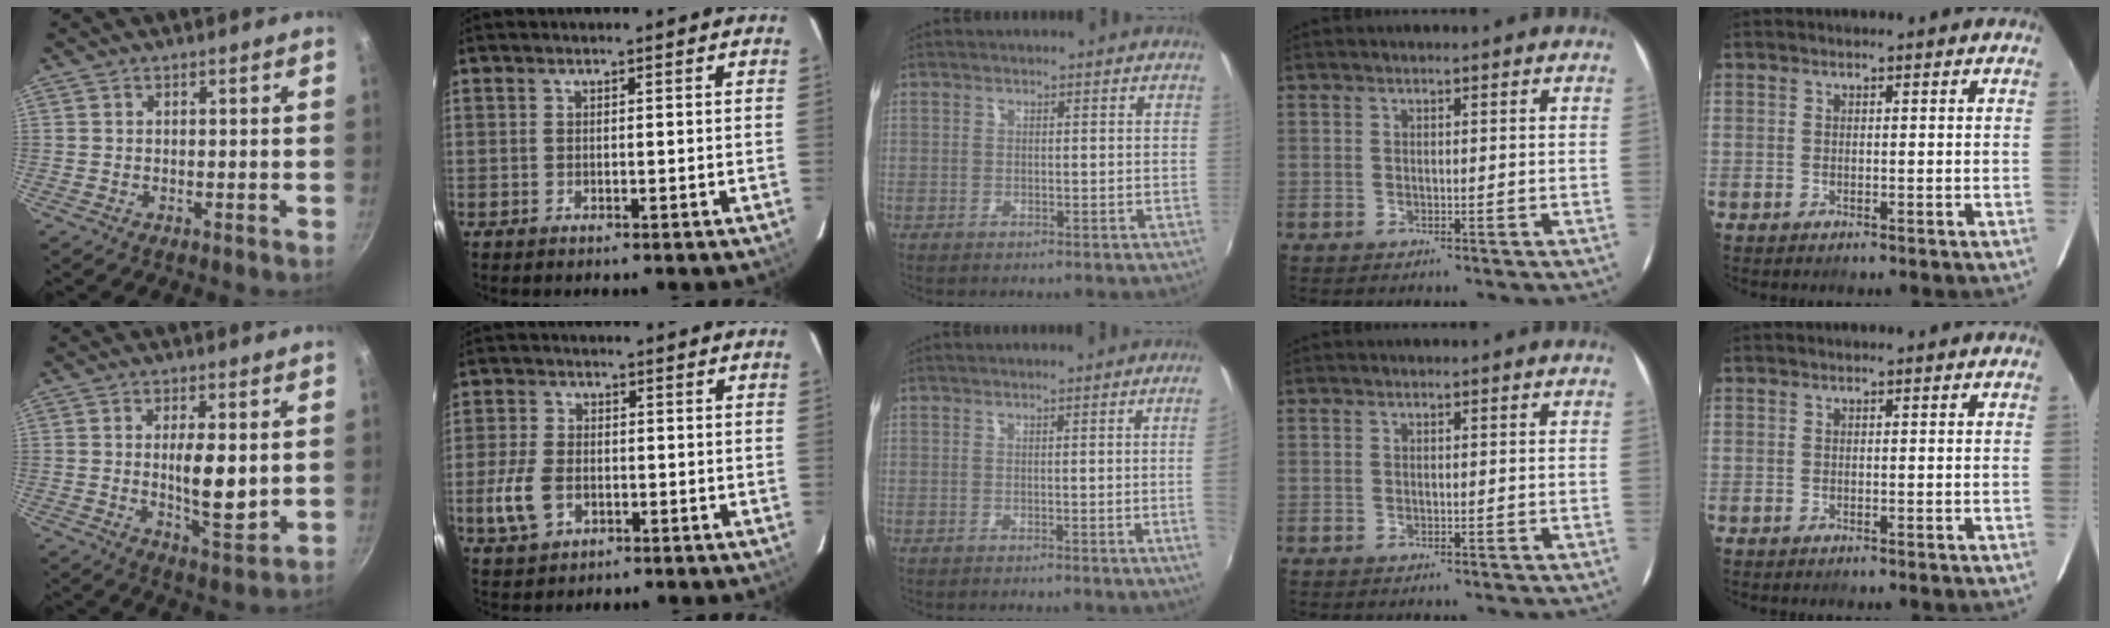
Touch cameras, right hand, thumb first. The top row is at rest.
{"thumb": {"total": 8.6, "force": [0.6, 2.9, 8.1], "torque": [-0.127, -0.023, 0.016]}, "index": {"total": 7.6, "force": [-2.3, 5.2, 5.1], "torque": [-0.125, -0.003, -0.038]}, "middle": {"total": 3.3, "force": [-0.1, -1.7, 2.8], "torque": [-0.047, -0.012, 0.005]}}